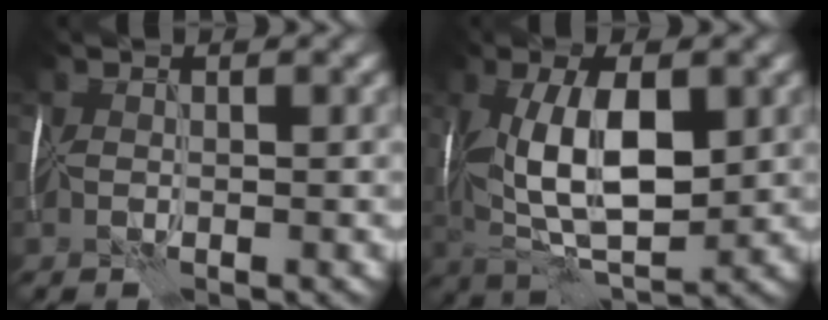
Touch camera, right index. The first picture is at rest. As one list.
[{"total": 10.4, "force": [1.3, 4.9, 9.1], "torque": [-0.169, 0.008, 0.021]}]